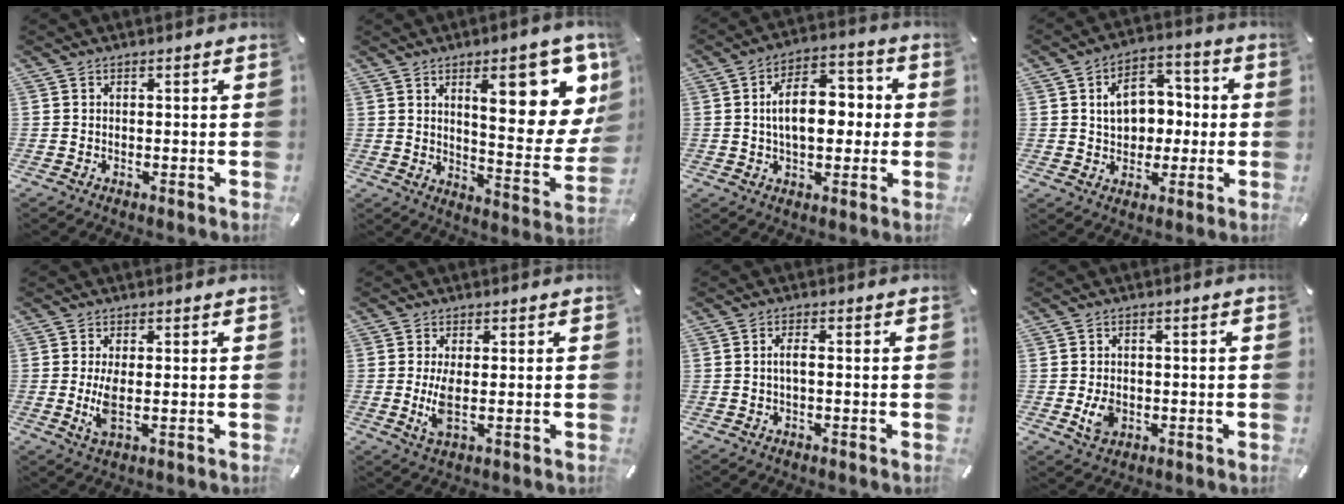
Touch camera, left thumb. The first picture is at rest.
{"total": 20.3, "force": [9.1, 7.6, 16.5], "torque": [-0.209, -0.060, 0.138]}
{"total": 11.6, "force": [0.3, 7.2, 9.0], "torque": [-0.134, 0.006, 0.000]}
{"total": 10.0, "force": [0.5, 8.2, 5.7], "torque": [-0.071, 0.007, 0.008]}
{"total": 5.0, "force": [-0.1, 1.6, 4.7], "torque": [-0.097, -0.012, -0.006]}
{"total": 5.2, "force": [0.0, 1.6, 5.0], "torque": [-0.101, -0.013, -0.004]}
{"total": 2.1, "force": [-0.3, 0.5, 2.0], "torque": [-0.039, 0.003, -0.007]}
{"total": 4.4, "force": [-0.9, 3.3, 2.8], "torque": [-0.054, -0.002, -0.017]}